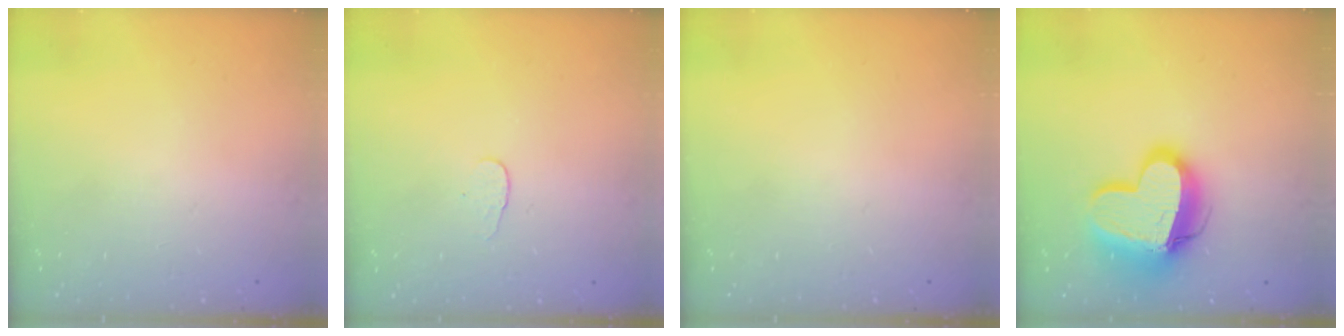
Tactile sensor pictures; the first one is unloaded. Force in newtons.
{"total": 3.1, "press": 3.1, "slide": 0.3}
{"total": 0.0}
{"total": 17.7, "press": 17.6, "slide": 1.5}